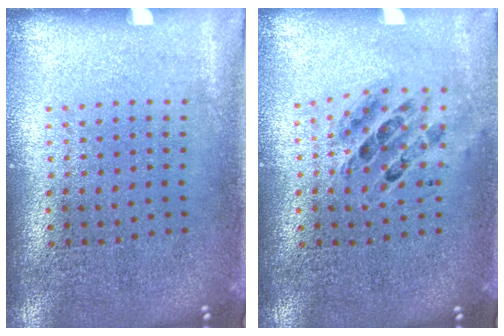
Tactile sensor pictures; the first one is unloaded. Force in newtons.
{"total": 0.7, "press": 0.7, "slide": 0.1}